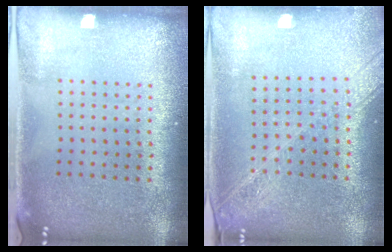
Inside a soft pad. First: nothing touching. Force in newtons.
{"total": 2.1, "press": 1.8, "slide": 1.0}